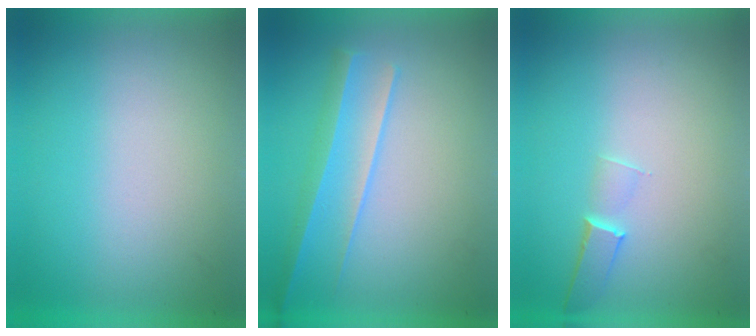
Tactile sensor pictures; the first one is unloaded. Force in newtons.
{"total": 2.1}
{"total": 1.1}